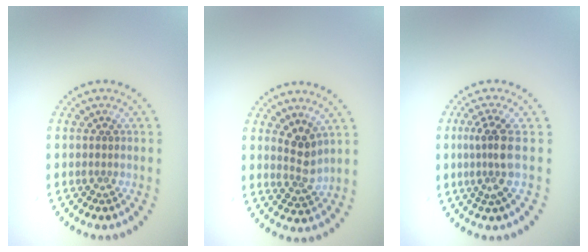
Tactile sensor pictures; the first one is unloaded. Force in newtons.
{"total": 2.5, "press": 2.2, "slide": 1.3}
{"total": 2.8, "press": 2.0, "slide": 1.9}